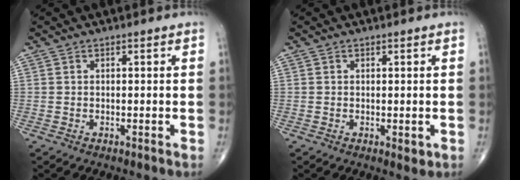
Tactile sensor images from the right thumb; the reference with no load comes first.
{"total": 1.3, "force": [-0.1, 0.8, 1.1], "torque": [-0.012, -0.004, -0.001]}